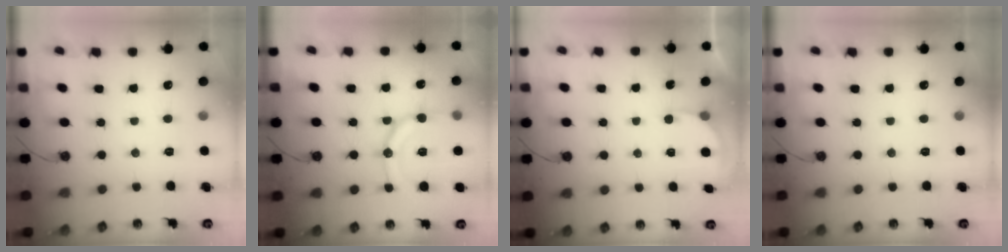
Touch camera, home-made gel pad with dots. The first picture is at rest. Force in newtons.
{"total": 13.9, "press": 13.6, "slide": 2.9}
{"total": 2.1, "press": 2.1, "slide": 0.2}
{"total": 0.0}